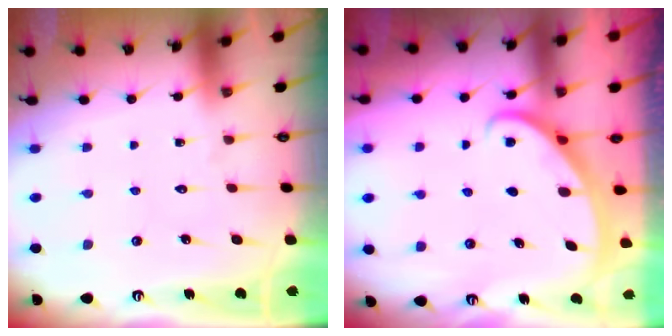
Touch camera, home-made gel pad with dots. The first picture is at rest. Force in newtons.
{"total": 2.5, "press": 2.5, "slide": 0.2}